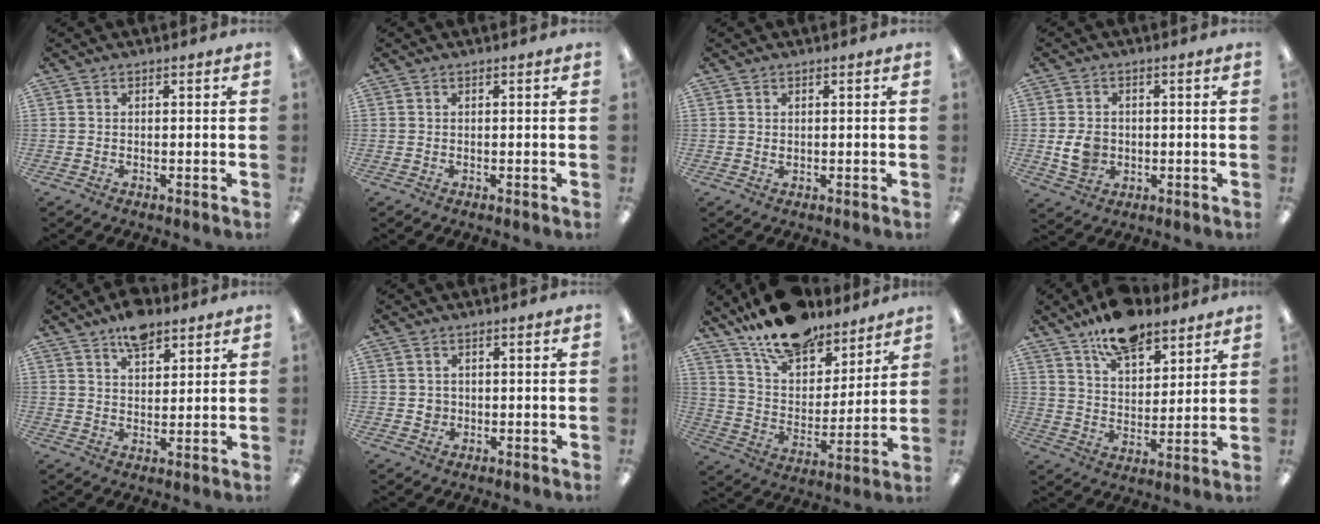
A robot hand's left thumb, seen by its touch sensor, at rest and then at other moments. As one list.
[{"total": 0.0}, {"total": 0.6, "force": [0.4, 0.3, 0.2], "torque": [-0.005, 0.001, 0.007]}, {"total": 6.0, "force": [-0.5, 5.0, 3.2], "torque": [-0.047, -0.002, -0.012]}, {"total": 7.4, "force": [5.7, 3.4, 3.4], "torque": [-0.049, -0.029, 0.100]}, {"total": 2.2, "force": [0.2, 2.1, 0.6], "torque": [-0.006, 0.001, 0.000]}, {"total": 17.3, "force": [14.3, 7.3, 6.4], "torque": [-0.125, -0.096, 0.257]}, {"total": 12.4, "force": [9.6, 5.7, 5.3], "torque": [-0.084, -0.054, 0.176]}]